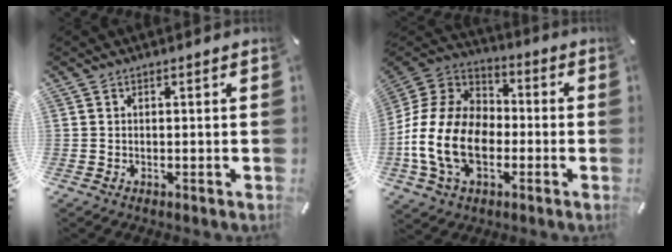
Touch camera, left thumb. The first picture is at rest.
{"total": 18.5, "force": [-5.4, 13.1, 11.9], "torque": [-0.262, 0.032, -0.095]}